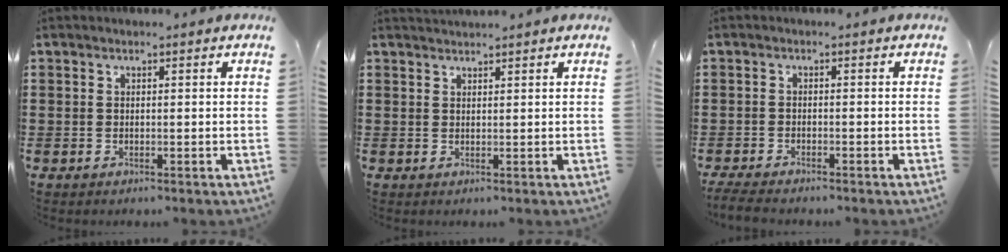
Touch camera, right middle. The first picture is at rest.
{"total": 1.4, "force": [1.4, -0.1, 0.2], "torque": [-0.006, 0.000, 0.027]}
{"total": 2.1, "force": [-2.0, 0.2, 0.7], "torque": [-0.026, -0.003, -0.045]}